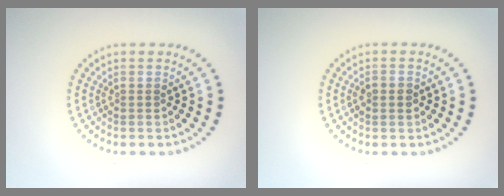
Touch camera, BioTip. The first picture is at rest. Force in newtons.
{"total": 1.2, "press": 1.1, "slide": 0.1}